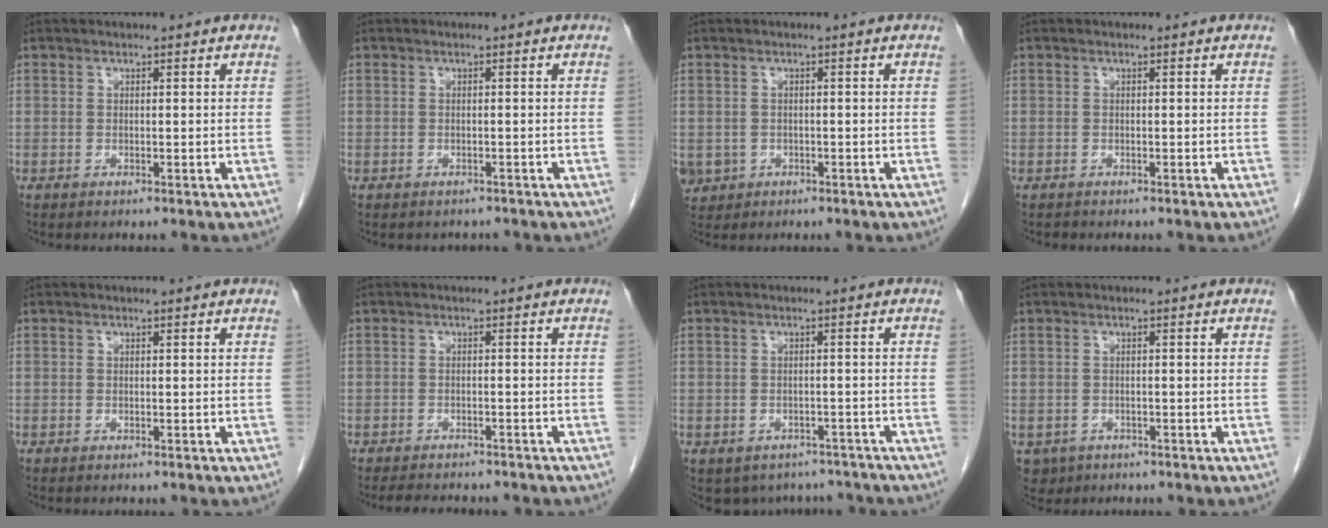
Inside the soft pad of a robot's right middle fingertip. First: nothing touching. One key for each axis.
{"total": 1.7, "fx": -1.5, "fy": 0.7, "fz": 0.0, "tx": -0.006, "ty": -0.001, "tz": -0.021}
{"total": 4.6, "fx": -1.7, "fy": 4.2, "fz": 1.0, "tx": -0.025, "ty": 0.002, "tz": -0.021}
{"total": 0.0}
{"total": 0.0}
{"total": 7.5, "fx": -6.6, "fy": 1.9, "fz": 2.9, "tx": -0.041, "ty": -0.002, "tz": -0.086}
{"total": 7.9, "fx": -6.6, "fy": 4.1, "fz": 1.0, "tx": -0.001, "ty": 0.013, "tz": -0.073}
{"total": 3.6, "fx": -2.0, "fy": 2.9, "fz": 0.6, "tx": -0.009, "ty": 0.002, "tz": -0.029}